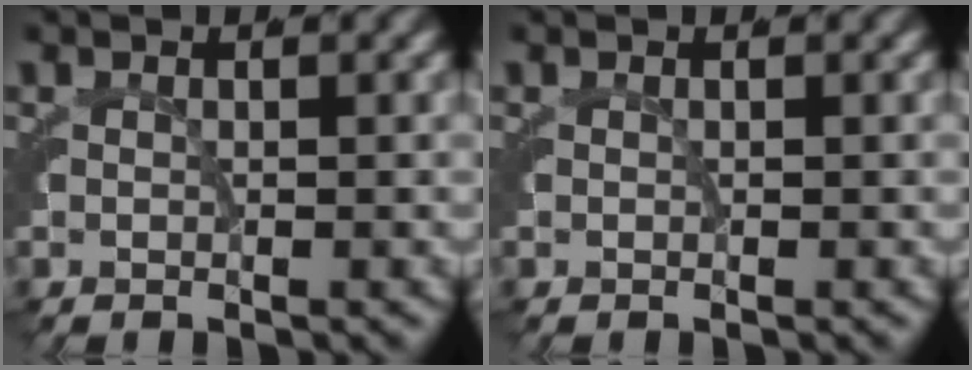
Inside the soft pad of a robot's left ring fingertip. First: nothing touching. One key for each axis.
{"total": 0.0}